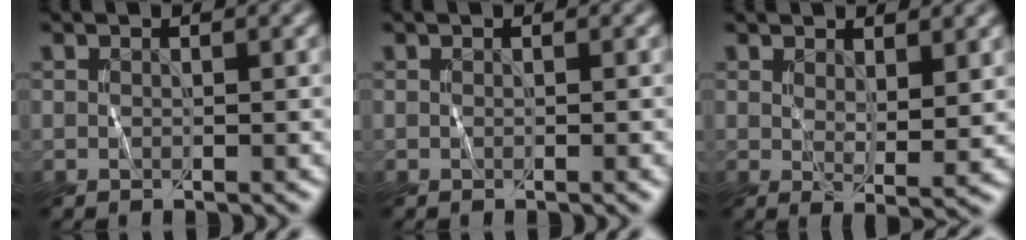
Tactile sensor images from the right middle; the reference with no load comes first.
{"total": 0.7, "force": [-0.1, 0.1, 0.7], "torque": [-0.009, -0.001, -0.001]}
{"total": 2.9, "force": [1.5, 0.8, 2.3], "torque": [-0.040, -0.012, 0.027]}